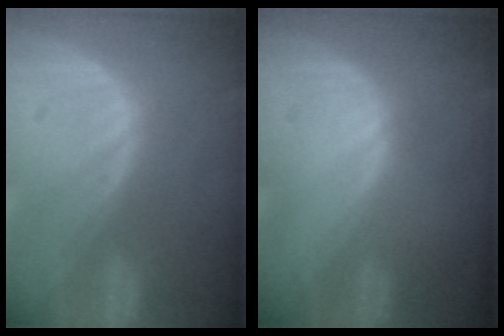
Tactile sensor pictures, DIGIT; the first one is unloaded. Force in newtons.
{"total": 0.6, "press": 0.1, "slide": 0.6}